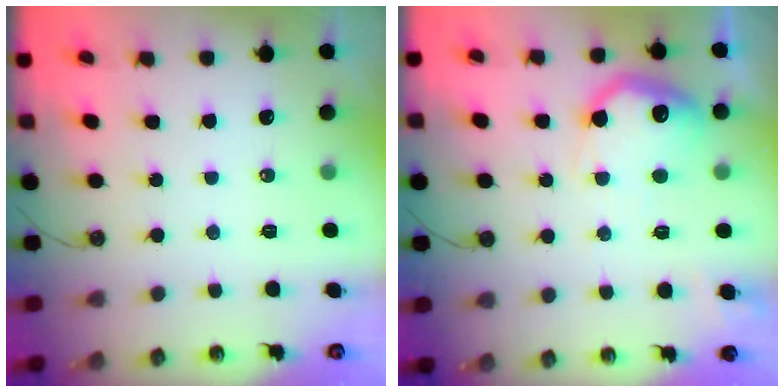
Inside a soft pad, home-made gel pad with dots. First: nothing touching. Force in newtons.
{"total": 16.1, "press": 16.0, "slide": 0.9}